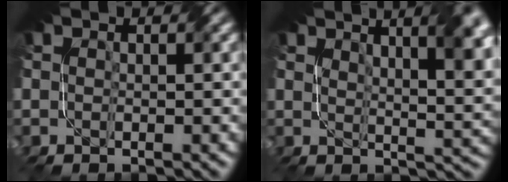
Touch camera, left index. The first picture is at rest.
{"total": 9.8, "force": [5.1, 3.8, 7.4], "torque": [-0.062, 0.022, 0.064]}